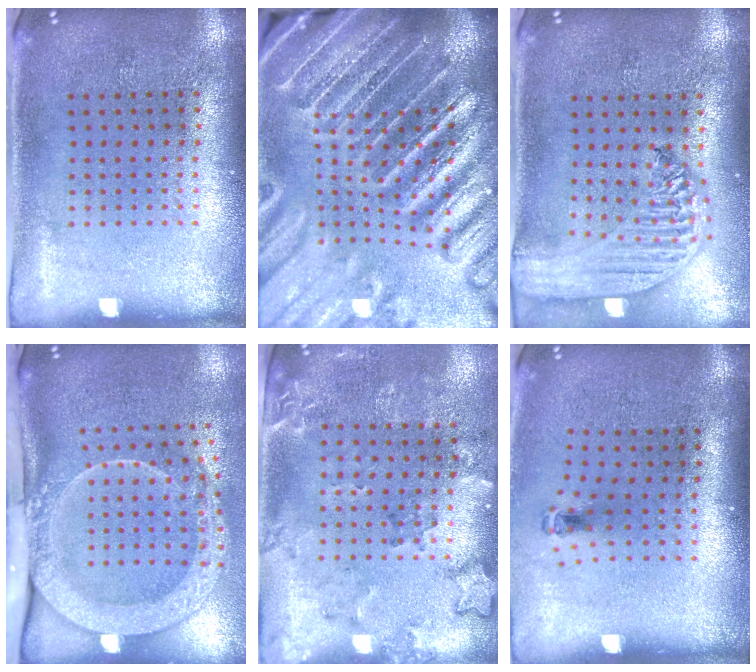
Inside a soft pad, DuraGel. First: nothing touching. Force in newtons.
{"total": 4.8, "press": 4.4, "slide": 2.0}
{"total": 2.7, "press": 2.2, "slide": 1.6}
{"total": 3.0, "press": 2.1, "slide": 2.1}
{"total": 1.9, "press": 1.6, "slide": 1.1}
{"total": 0.6, "press": 0.3, "slide": 0.5}